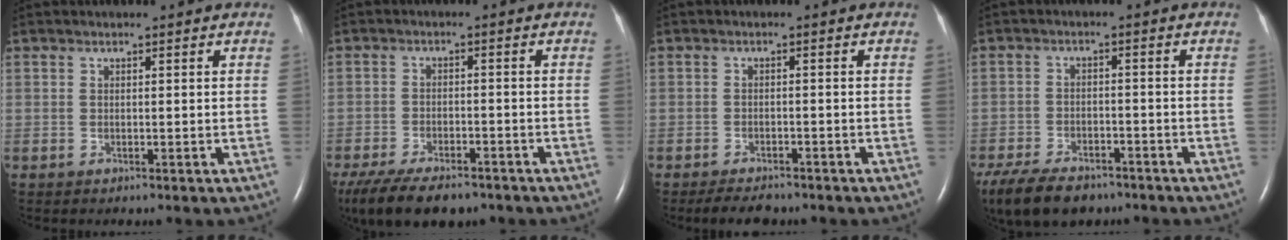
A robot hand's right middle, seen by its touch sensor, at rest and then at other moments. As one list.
[{"total": 13.5, "force": [-10.2, 5.2, 7.2], "torque": [-0.156, -0.020, -0.156]}, {"total": 4.2, "force": [-3.6, 1.4, 1.7], "torque": [-0.028, -0.005, -0.052]}, {"total": 13.1, "force": [-9.6, 6.2, 6.5], "torque": [-0.146, -0.016, -0.149]}]